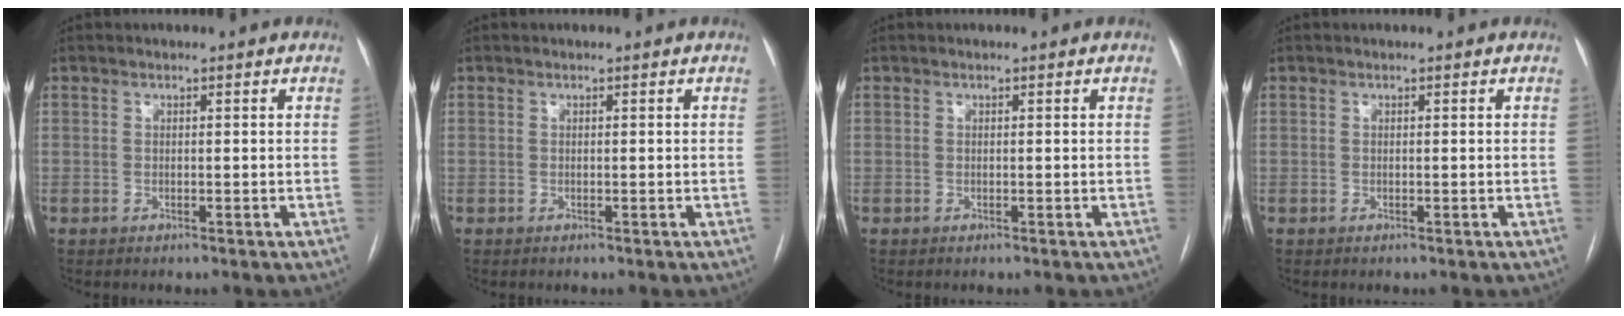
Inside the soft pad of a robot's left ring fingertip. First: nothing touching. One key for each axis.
{"total": 0.0}
{"total": 0.0}
{"total": 0.0}